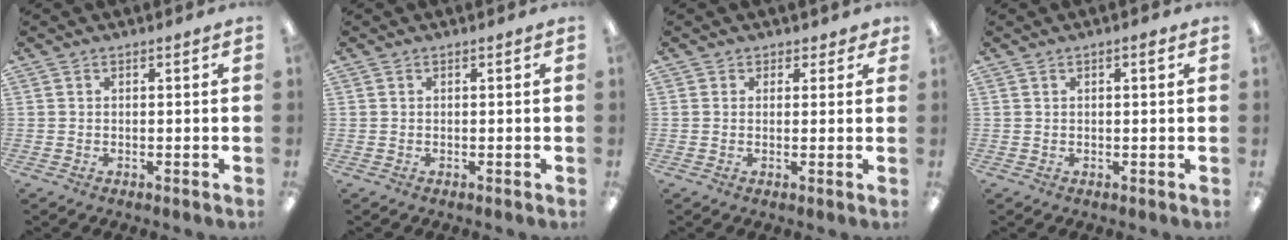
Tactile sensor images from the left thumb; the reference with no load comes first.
{"total": 0.0}
{"total": 1.9, "force": [1.1, 1.5, 0.2], "torque": [0.012, -0.003, 0.019]}
{"total": 1.7, "force": [0.7, 0.3, 1.5], "torque": [-0.022, -0.001, 0.008]}